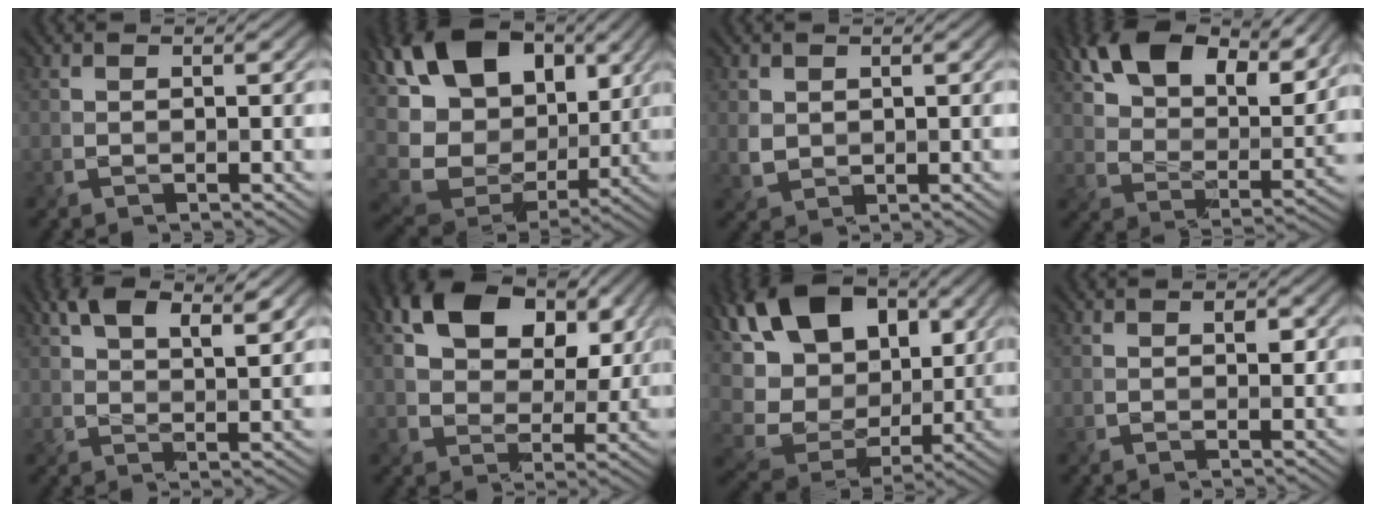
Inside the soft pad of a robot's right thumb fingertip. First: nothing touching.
{"total": 17.4, "force": [4.3, 12.4, 11.4], "torque": [-0.260, 0.001, 0.091]}
{"total": 1.8, "force": [0.8, 1.5, 0.7], "torque": [-0.018, -0.005, 0.017]}
{"total": 13.0, "force": [7.7, 7.1, 7.7], "torque": [-0.153, 0.010, 0.140]}
{"total": 6.7, "force": [3.7, 3.2, 4.6], "torque": [-0.087, 0.003, 0.068]}
{"total": 12.6, "force": [5.2, 8.2, 8.0], "torque": [-0.156, 0.011, 0.090]}
{"total": 16.5, "force": [3.8, 11.5, 11.2], "torque": [-0.242, 0.004, 0.078]}
{"total": 1.4, "force": [0.3, 0.9, 1.1], "torque": [-0.015, -0.003, 0.007]}